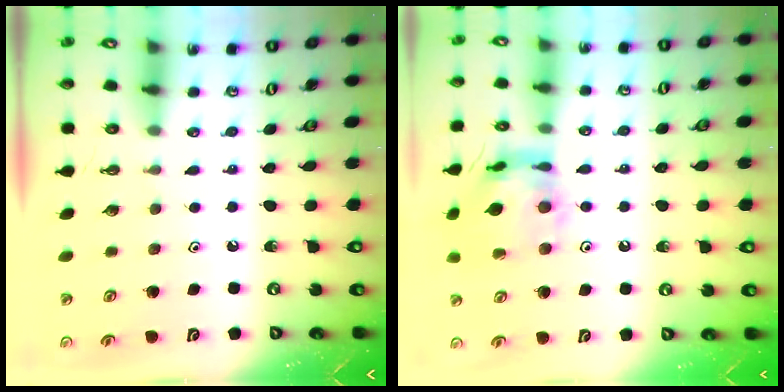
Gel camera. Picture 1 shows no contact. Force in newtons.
{"total": 15.5, "press": 15.4, "slide": 1.6}